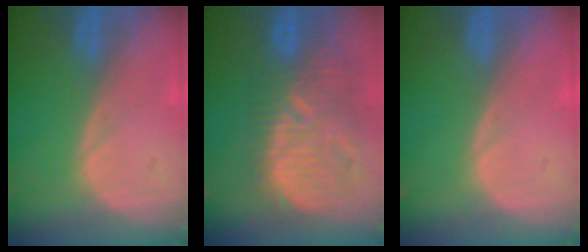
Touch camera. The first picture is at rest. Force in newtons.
{"total": 12.6, "press": 11.2, "slide": 5.8}
{"total": 0.0}